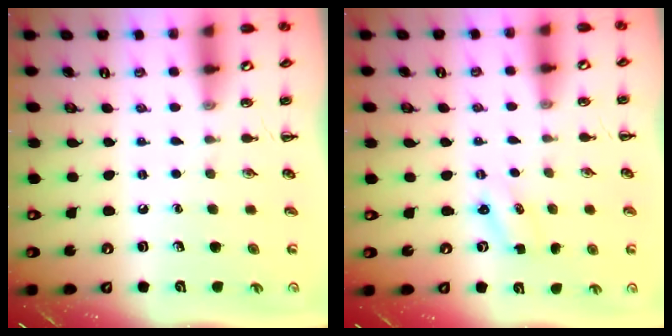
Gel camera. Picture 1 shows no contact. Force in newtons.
{"total": 1.6, "press": 1.5, "slide": 0.4}